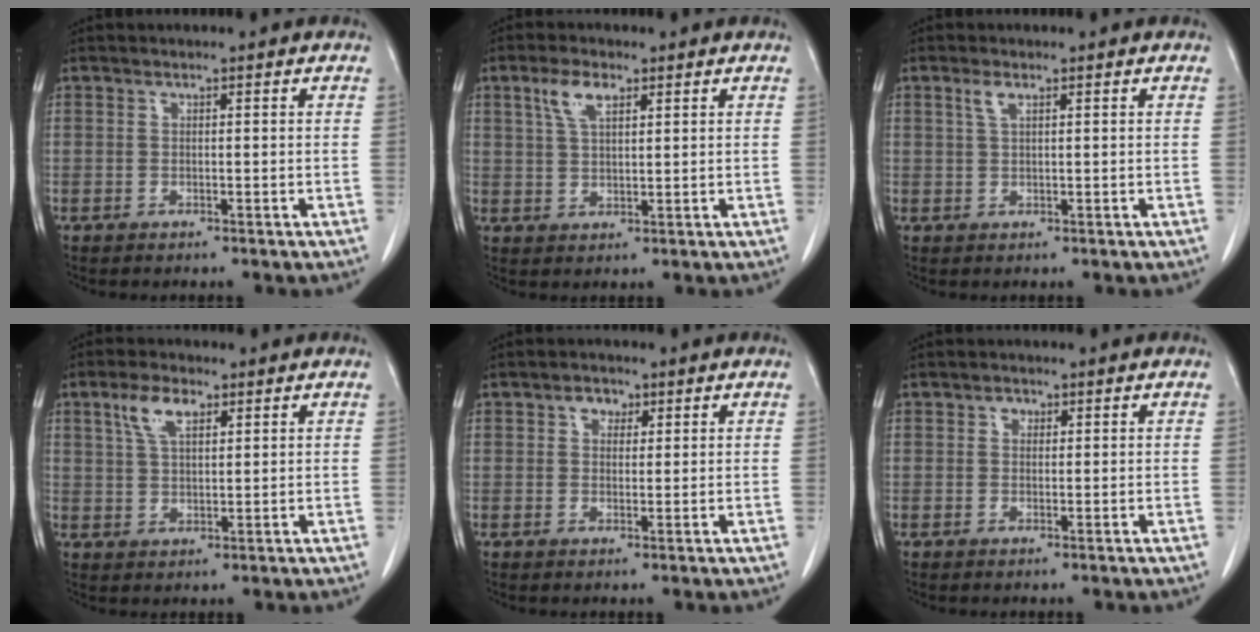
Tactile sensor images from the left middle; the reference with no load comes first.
{"total": 4.6, "force": [2.5, 1.8, 3.4], "torque": [-0.075, 0.007, 0.052]}
{"total": 1.7, "force": [1.0, 0.4, 1.3], "torque": [-0.034, 0.004, 0.022]}
{"total": 5.4, "force": [2.9, 2.2, 4.0], "torque": [-0.087, 0.009, 0.059]}
{"total": 2.4, "force": [1.3, 1.7, 1.2], "torque": [-0.019, 0.005, 0.020]}
{"total": 1.2, "force": [0.6, 0.9, 0.5], "torque": [-0.005, 0.000, 0.008]}